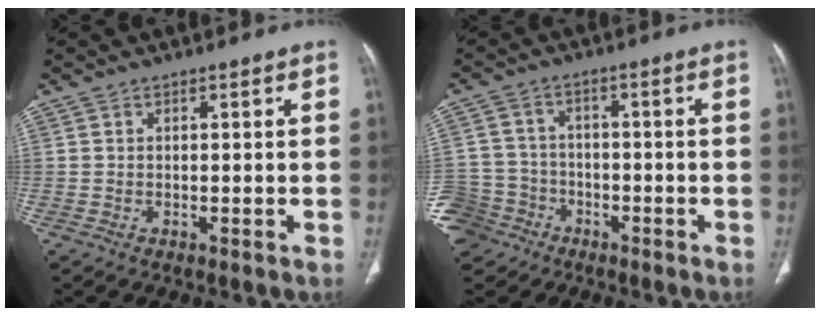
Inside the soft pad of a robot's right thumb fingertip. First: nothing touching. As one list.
[{"total": 10.8, "force": [-6.3, 8.4, 2.3], "torque": [-0.061, 0.036, -0.111]}]